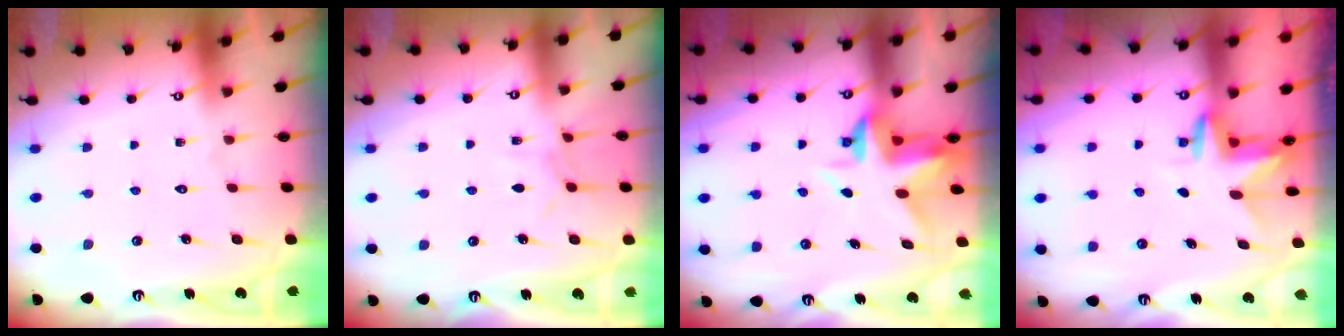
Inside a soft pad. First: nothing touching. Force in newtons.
{"total": 5.1, "press": 5.0, "slide": 0.3}
{"total": 3.8, "press": 3.8, "slide": 0.5}
{"total": 3.2, "press": 3.2, "slide": 0.3}